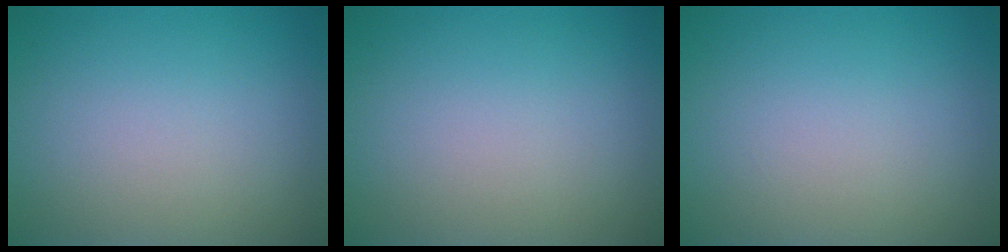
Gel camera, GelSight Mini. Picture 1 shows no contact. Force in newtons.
{"total": 0.0}
{"total": 0.0}